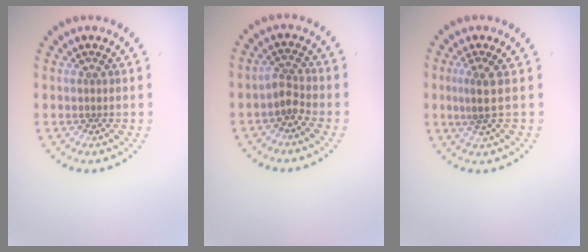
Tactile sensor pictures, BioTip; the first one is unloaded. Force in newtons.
{"total": 1.8, "press": 1.3, "slide": 1.1}
{"total": 1.8, "press": 1.2, "slide": 1.4}